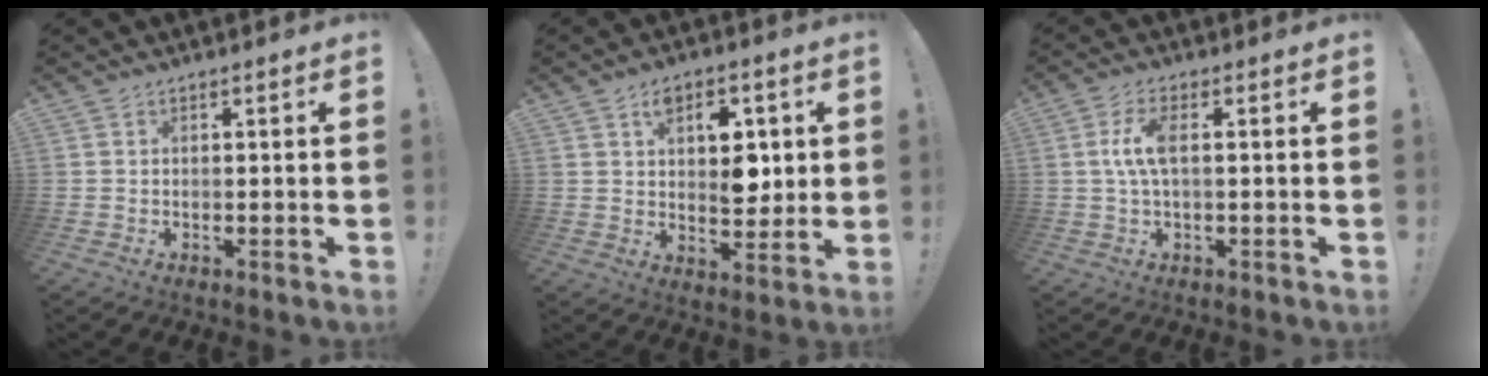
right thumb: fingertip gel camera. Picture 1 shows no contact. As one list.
[{"total": 10.5, "force": [3.6, 7.0, 6.9], "torque": [-0.078, -0.014, 0.064]}, {"total": 7.2, "force": [0.4, 2.6, 6.7], "torque": [-0.131, 0.001, 0.006]}]